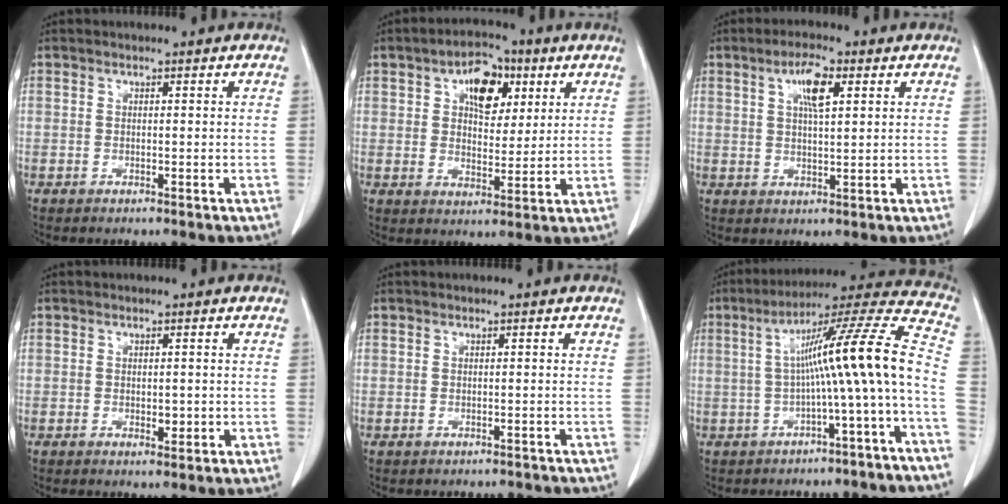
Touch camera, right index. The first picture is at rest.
{"total": 8.8, "force": [3.7, 5.0, 6.1], "torque": [-0.096, 0.021, 0.061]}
{"total": 5.4, "force": [2.2, 1.2, 4.8], "torque": [-0.089, 0.004, 0.038]}
{"total": 1.7, "force": [-0.3, 1.0, 1.3], "torque": [-0.017, -0.001, 0.000]}
{"total": 2.1, "force": [-1.7, 1.1, -0.1], "torque": [0.002, 0.008, -0.025]}
{"total": 14.6, "force": [-2.2, -1.1, 14.4], "torque": [-0.200, 0.038, -0.038]}